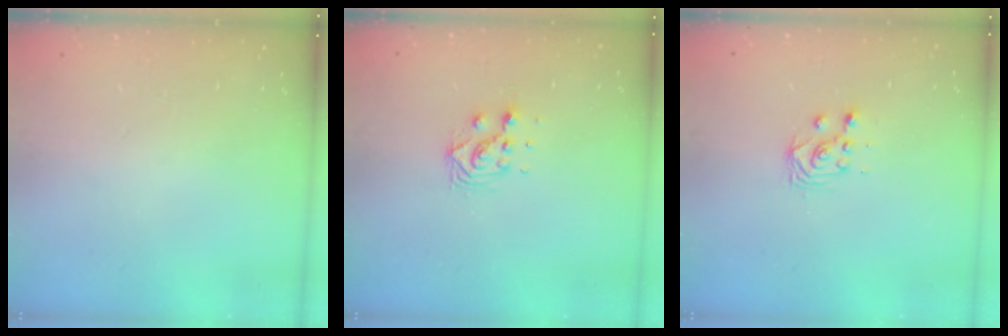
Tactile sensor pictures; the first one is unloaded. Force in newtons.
{"total": 6.1, "press": 6.1, "slide": 0.2}
{"total": 3.0, "press": 3.0, "slide": 0.2}